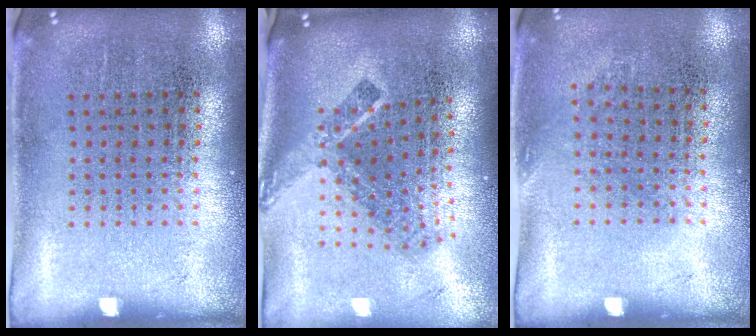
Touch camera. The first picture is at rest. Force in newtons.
{"total": 2.2, "press": 1.5, "slide": 1.7}
{"total": 0.7, "press": 0.6, "slide": 0.5}